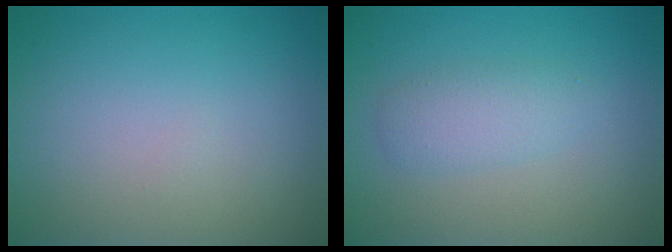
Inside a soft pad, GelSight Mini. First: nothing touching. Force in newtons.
{"total": 2.3, "press": 2.3, "slide": 0.1}